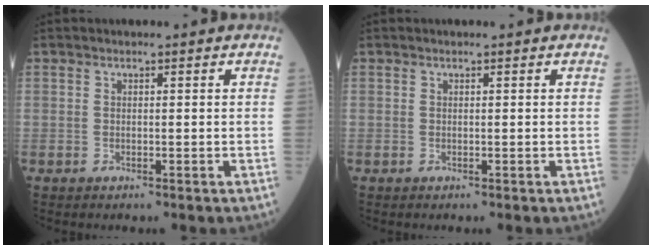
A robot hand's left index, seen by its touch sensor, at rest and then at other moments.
{"total": 0.0}